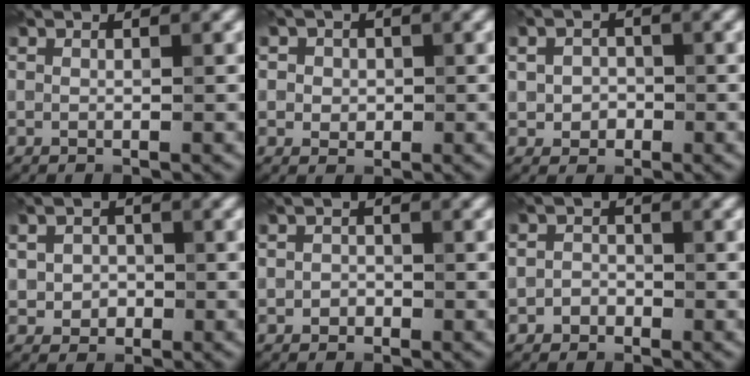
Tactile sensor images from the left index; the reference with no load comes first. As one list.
[{"total": 2.5, "force": [0.7, 2.2, 1.0], "torque": [-0.008, 0.005, 0.001]}, {"total": 2.4, "force": [-0.1, 2.1, 1.1], "torque": [-0.014, -0.002, -0.004]}, {"total": 2.7, "force": [-0.1, 2.4, 1.3], "torque": [-0.008, -0.002, -0.005]}, {"total": 1.1, "force": [-0.5, 0.9, 0.3], "torque": [-0.001, -0.002, -0.011]}, {"total": 1.6, "force": [-0.8, 1.4, 0.2], "torque": [0.009, 0.005, -0.020]}]